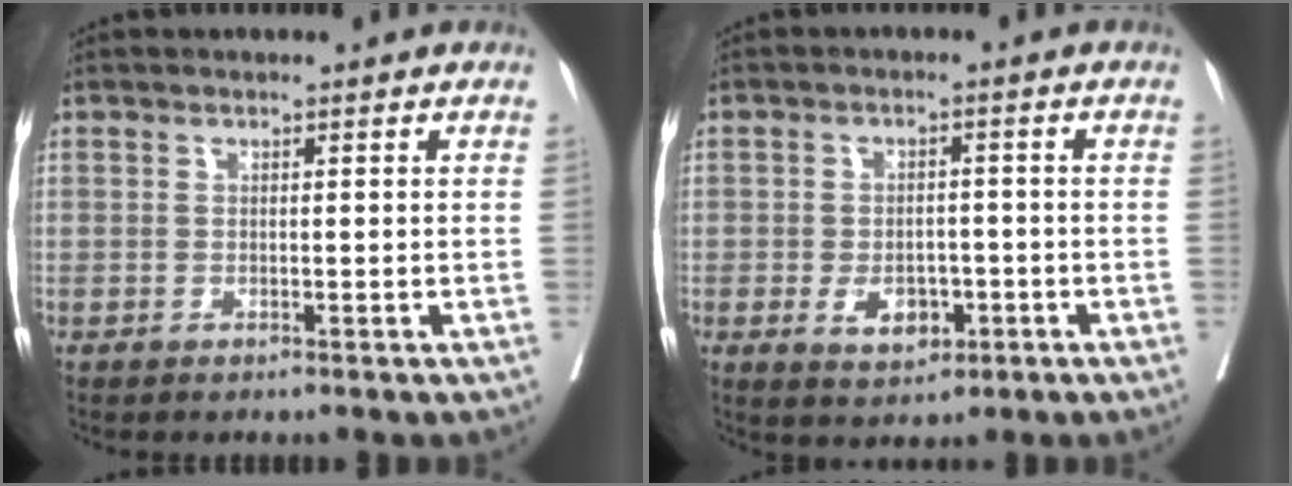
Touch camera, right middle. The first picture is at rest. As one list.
[{"total": 5.2, "force": [-1.9, 3.3, 3.6], "torque": [-0.055, 0.001, -0.020]}]